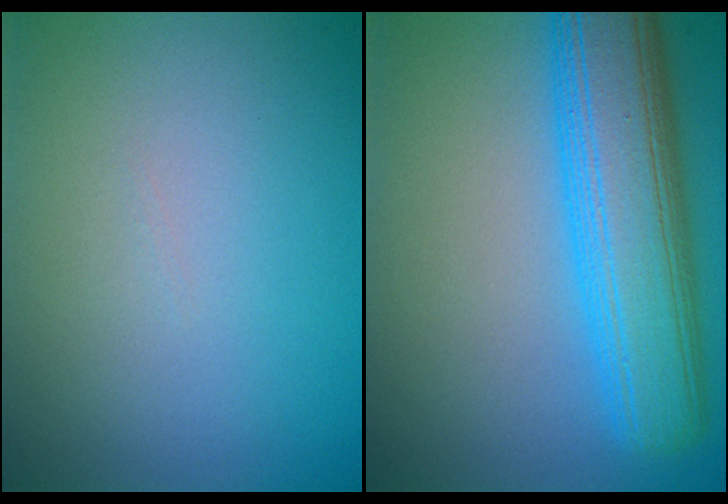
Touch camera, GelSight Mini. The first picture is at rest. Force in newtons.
{"total": 9.6, "press": 9.6, "slide": 0.3}